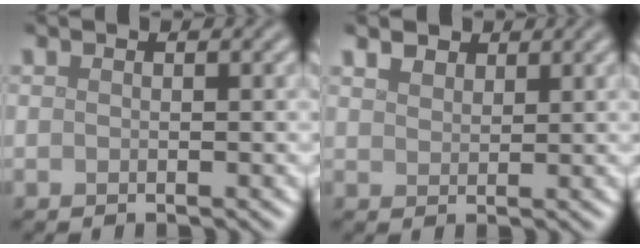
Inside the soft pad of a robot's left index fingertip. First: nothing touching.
{"total": 2.0, "force": [1.6, 1.0, 0.6], "torque": [-0.015, -0.001, 0.032]}